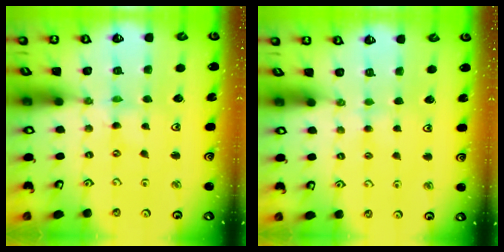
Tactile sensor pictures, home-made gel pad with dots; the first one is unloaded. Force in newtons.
{"total": 2.3, "press": 2.3, "slide": 0.4}